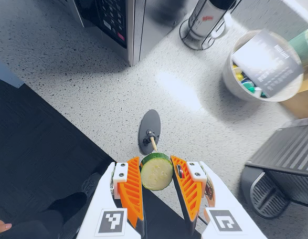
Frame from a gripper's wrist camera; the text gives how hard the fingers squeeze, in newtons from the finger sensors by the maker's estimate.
{"total": 10.0, "left": 10.4, "right": 9.6}